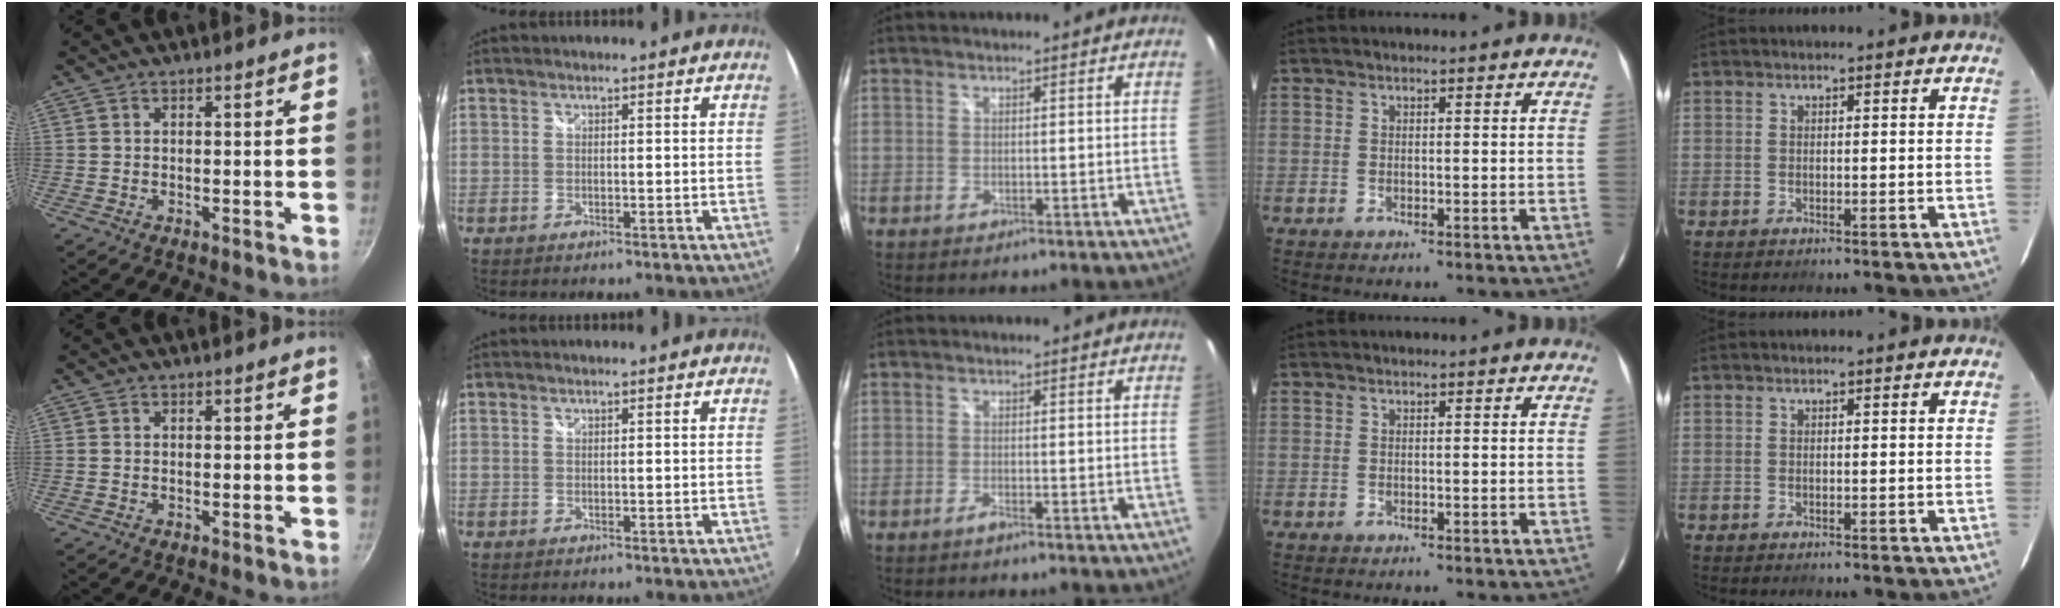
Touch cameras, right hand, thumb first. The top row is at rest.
{"middle": {"total": 1.1, "force": [-0.9, -0.1, 0.6], "torque": [-0.014, 0.001, -0.018]}}